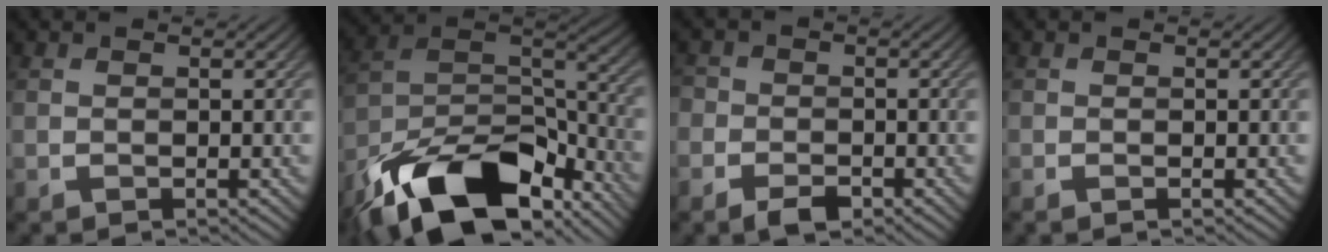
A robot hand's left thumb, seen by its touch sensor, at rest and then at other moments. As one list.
[{"total": 18.1, "force": [-12.4, 8.1, 10.3], "torque": [-0.228, -0.033, -0.214]}, {"total": 3.6, "force": [-2.0, 2.5, 1.6], "torque": [-0.029, -0.005, -0.049]}, {"total": 0.0}]